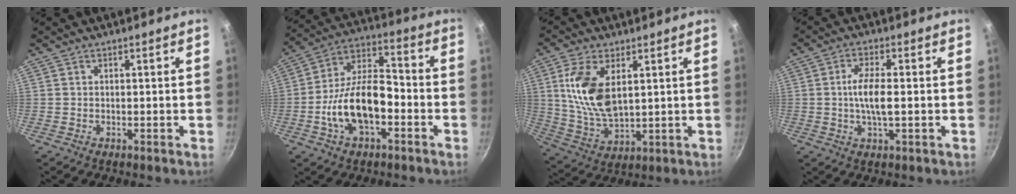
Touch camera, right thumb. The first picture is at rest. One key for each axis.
{"total": 15.9, "fx": -4.7, "fy": 8.4, "fz": 12.7, "tx": -0.201, "ty": 0.050, "tz": -0.094}
{"total": 13.1, "fx": 3.4, "fy": 6.9, "fz": 10.6, "tx": -0.202, "ty": -0.021, "tz": 0.074}
{"total": 6.6, "fx": -0.2, "fy": 2.0, "fz": 6.3, "tx": -0.126, "ty": 0.006, "tz": -0.009}